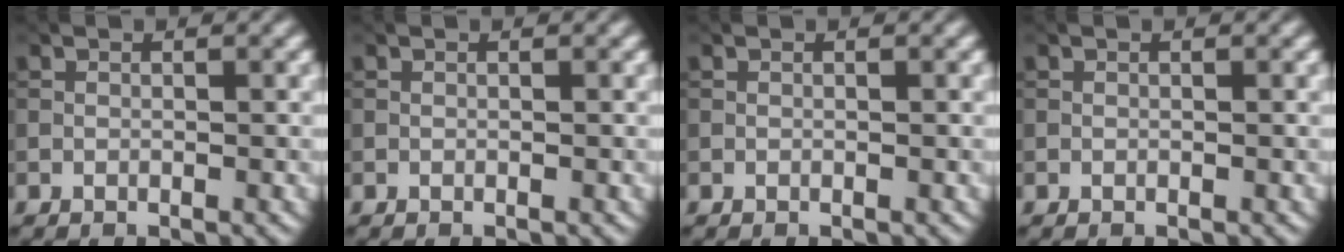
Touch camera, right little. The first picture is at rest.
{"total": 0.0}
{"total": 0.0}
{"total": 0.0}